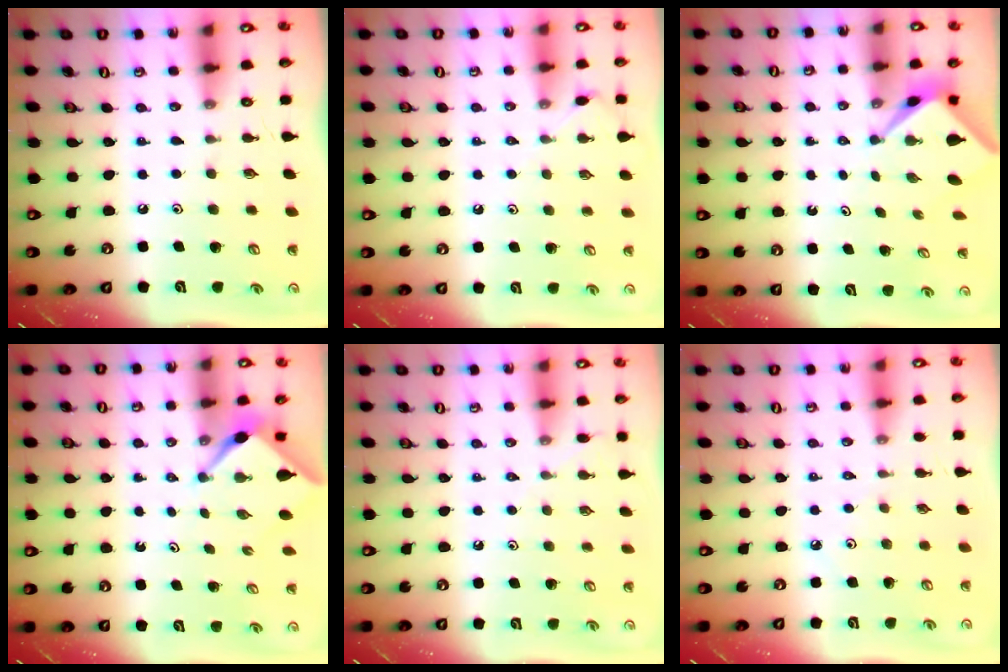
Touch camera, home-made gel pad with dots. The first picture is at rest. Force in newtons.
{"total": 3.4, "press": 3.4, "slide": 0.7}
{"total": 2.3, "press": 2.3, "slide": 0.3}
{"total": 2.3, "press": 2.3, "slide": 0.3}
{"total": 4.0, "press": 4.0, "slide": 0.7}
{"total": 3.3, "press": 3.3, "slide": 0.5}